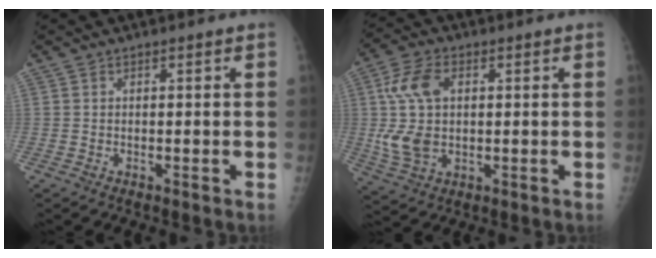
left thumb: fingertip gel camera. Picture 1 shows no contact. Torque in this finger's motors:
{"motor_torque": [0.32, 1.64, 0.06, -0.06, 0.30]}